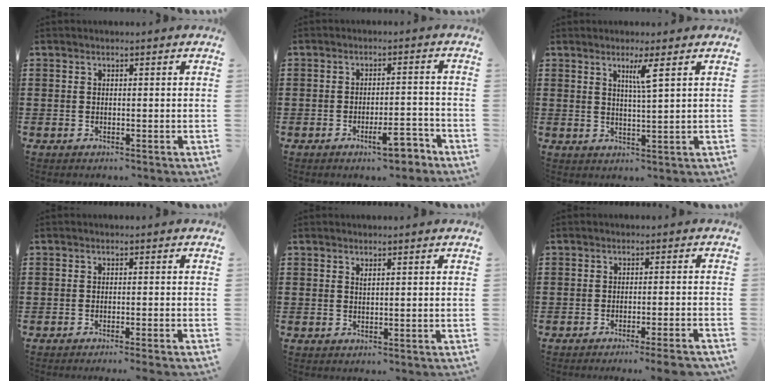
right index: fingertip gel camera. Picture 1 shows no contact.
{"total": 5.4, "force": [-3.8, 1.5, 3.6], "torque": [-0.055, 0.005, -0.064]}
{"total": 3.2, "force": [1.8, -0.3, 2.6], "torque": [-0.047, -0.009, 0.026]}
{"total": 1.4, "force": [-1.1, -0.5, 0.7], "torque": [-0.013, -0.004, -0.021]}
{"total": 0.6, "force": [0.4, 0.1, 0.4], "torque": [-0.010, 0.000, 0.009]}
{"total": 2.9, "force": [-2.3, -0.7, 1.6], "torque": [-0.026, -0.009, -0.045]}